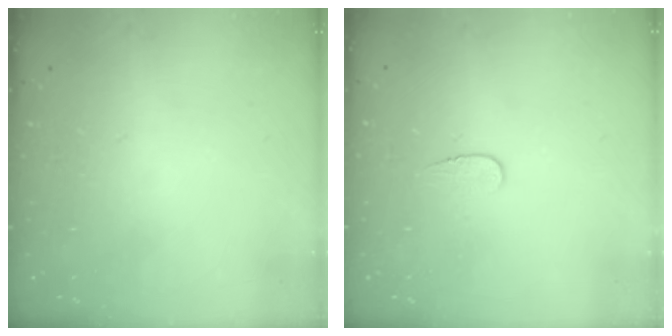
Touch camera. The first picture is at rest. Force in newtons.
{"total": 3.8, "press": 3.8, "slide": 0.4}